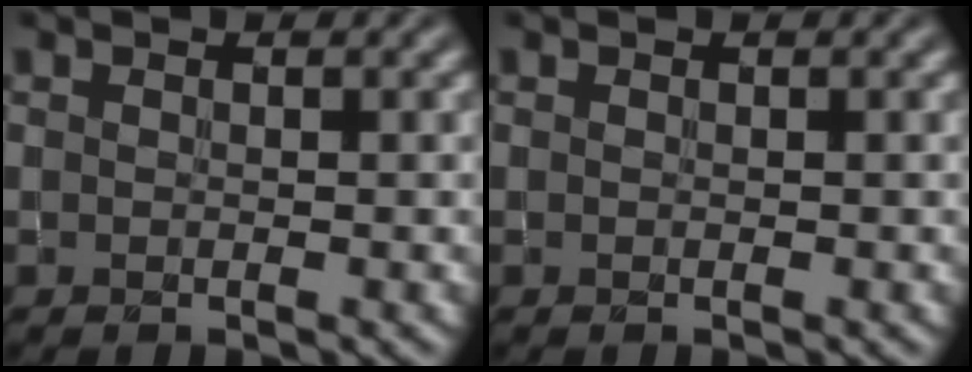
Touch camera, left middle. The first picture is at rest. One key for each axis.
{"total": 0.0}